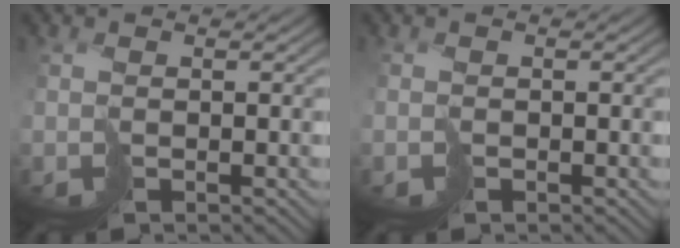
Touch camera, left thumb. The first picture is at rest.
{"total": 0.6, "force": [-0.3, 0.4, -0.3], "torque": [0.016, 0.002, -0.005]}